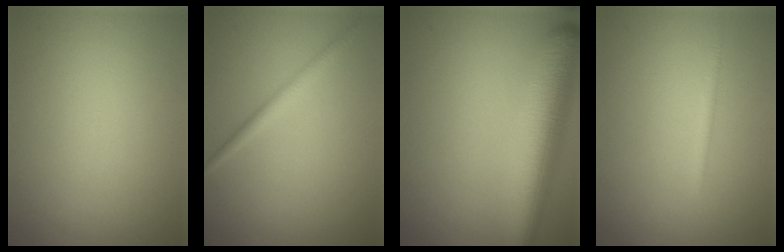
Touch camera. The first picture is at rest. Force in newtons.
{"total": 1.6, "press": 1.6, "slide": 0.0}
{"total": 8.5, "press": 8.5, "slide": 0.4}
{"total": 1.0, "press": 1.0, "slide": 0.1}